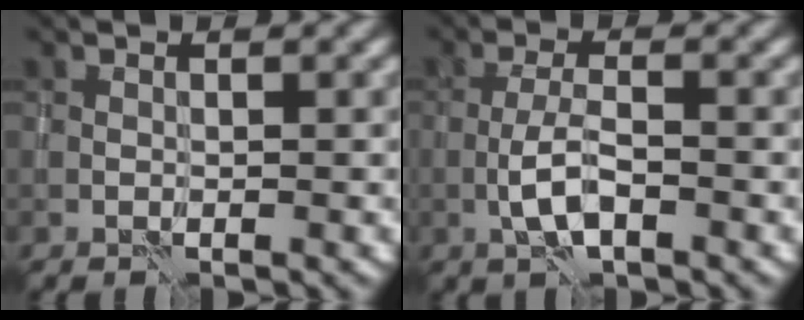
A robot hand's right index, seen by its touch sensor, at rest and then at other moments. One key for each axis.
{"total": 3.3, "fx": -1.5, "fy": 0.8, "fz": 2.8, "tx": -0.059, "ty": 0.005, "tz": -0.033}